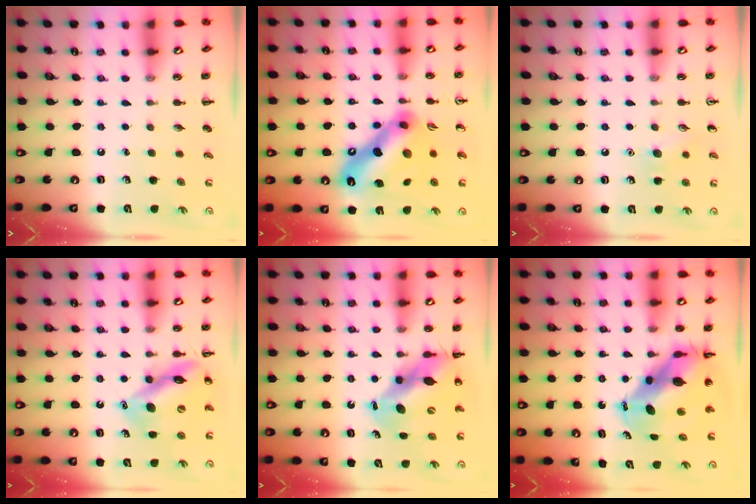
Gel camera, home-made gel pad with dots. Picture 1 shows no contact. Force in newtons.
{"total": 17.6, "press": 17.6, "slide": 0.1}
{"total": 6.8, "press": 6.5, "slide": 2.0}
{"total": 12.6, "press": 12.2, "slide": 3.1}
{"total": 11.0, "press": 10.7, "slide": 2.5}
{"total": 12.4, "press": 11.7, "slide": 3.9}